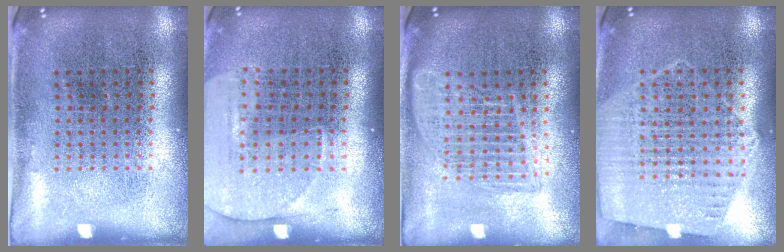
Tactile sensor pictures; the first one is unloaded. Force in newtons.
{"total": 1.4, "press": 1.3, "slide": 0.4}
{"total": 1.6, "press": 1.5, "slide": 0.8}
{"total": 1.2, "press": 1.1, "slide": 0.3}